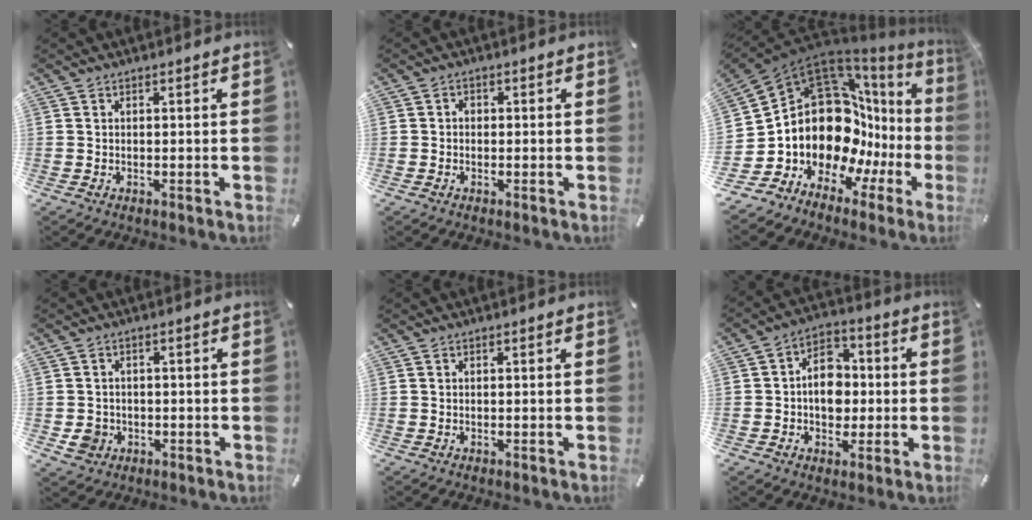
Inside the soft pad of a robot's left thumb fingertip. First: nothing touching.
{"total": 1.4, "force": [-0.6, 1.2, 0.5], "torque": [-0.010, 0.007, -0.015]}
{"total": 18.0, "force": [1.1, 13.6, 11.7], "torque": [-0.208, -0.077, 0.054]}
{"total": 4.5, "force": [-1.4, 4.0, 1.3], "torque": [-0.027, 0.000, -0.026]}
{"total": 0.0}
{"total": 9.6, "force": [-0.7, 7.8, 5.5], "torque": [-0.098, 0.015, -0.013]}